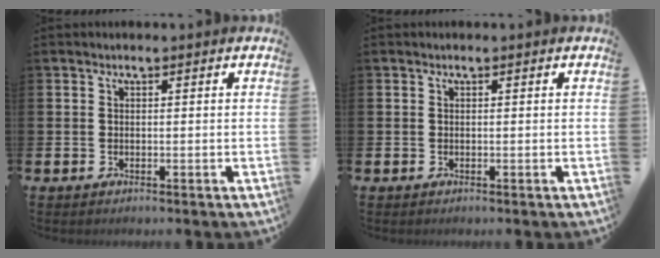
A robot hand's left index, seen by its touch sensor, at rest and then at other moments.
{"total": 0.0}